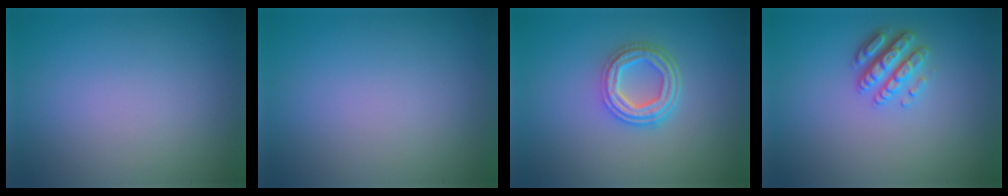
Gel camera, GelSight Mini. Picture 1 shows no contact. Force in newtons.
{"total": 0.0}
{"total": 4.4, "press": 3.3, "slide": 2.8}
{"total": 2.9, "press": 2.8, "slide": 1.1}